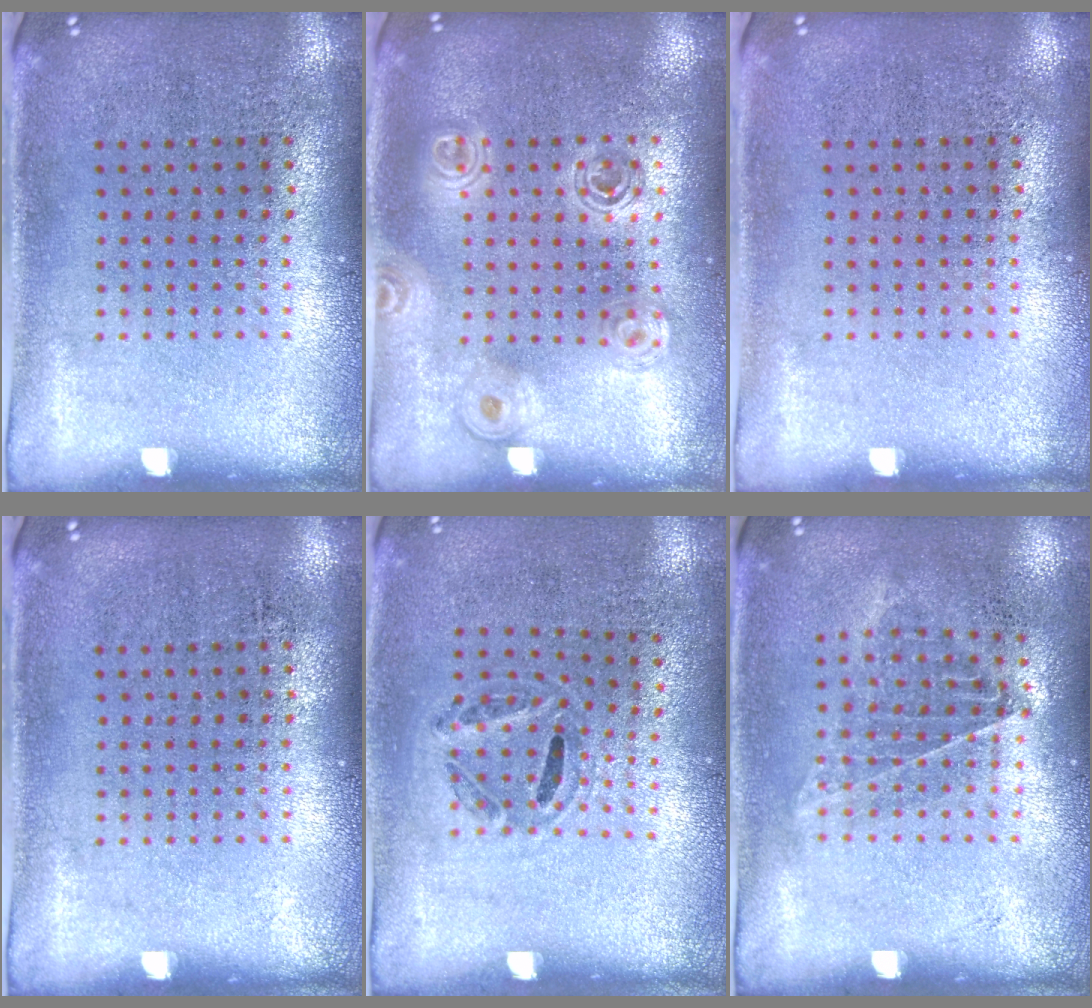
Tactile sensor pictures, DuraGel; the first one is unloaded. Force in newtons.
{"total": 1.7, "press": 1.5, "slide": 0.7}
{"total": 0.0}
{"total": 0.0}
{"total": 1.2, "press": 0.8, "slide": 0.9}
{"total": 0.9, "press": 0.8, "slide": 0.4}